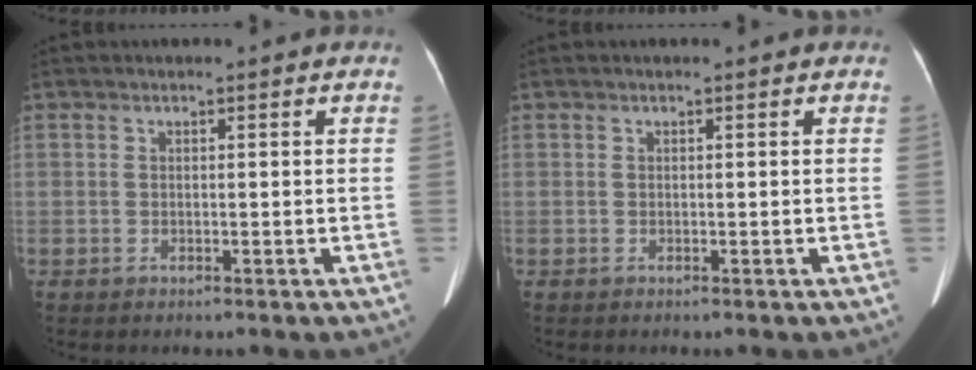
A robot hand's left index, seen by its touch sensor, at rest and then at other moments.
{"total": 0.0}